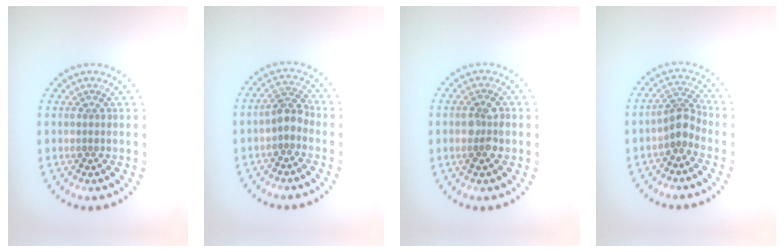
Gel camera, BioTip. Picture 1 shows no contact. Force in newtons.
{"total": 2.3, "press": 2.1, "slide": 0.9}
{"total": 2.6, "press": 2.5, "slide": 0.5}
{"total": 2.4, "press": 1.8, "slide": 1.6}